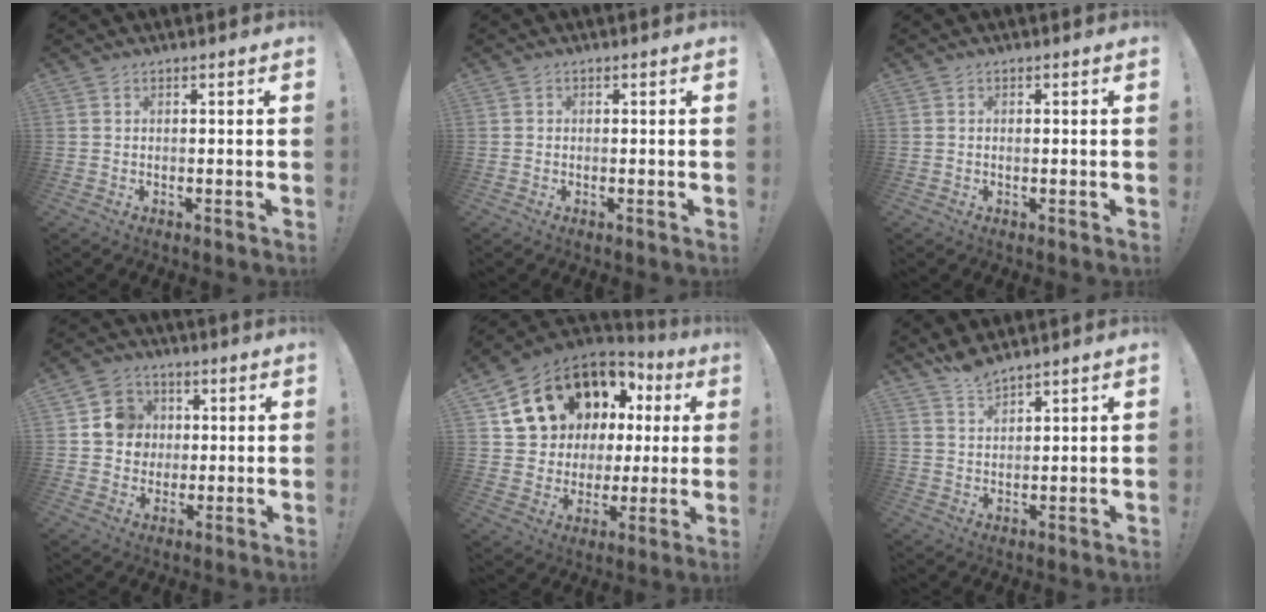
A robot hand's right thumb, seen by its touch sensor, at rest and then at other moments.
{"total": 0.6, "force": [-0.3, 0.6, 0.1], "torque": [-0.008, 0.003, -0.002]}
{"total": 0.0}
{"total": 10.1, "force": [1.5, 9.7, 2.4], "torque": [-0.026, 0.001, 0.035]}
{"total": 17.0, "force": [10.0, 11.5, 7.6], "torque": [-0.128, -0.064, 0.210]}
{"total": 4.8, "force": [4.5, 0.6, 1.5], "torque": [-0.032, -0.026, 0.083]}